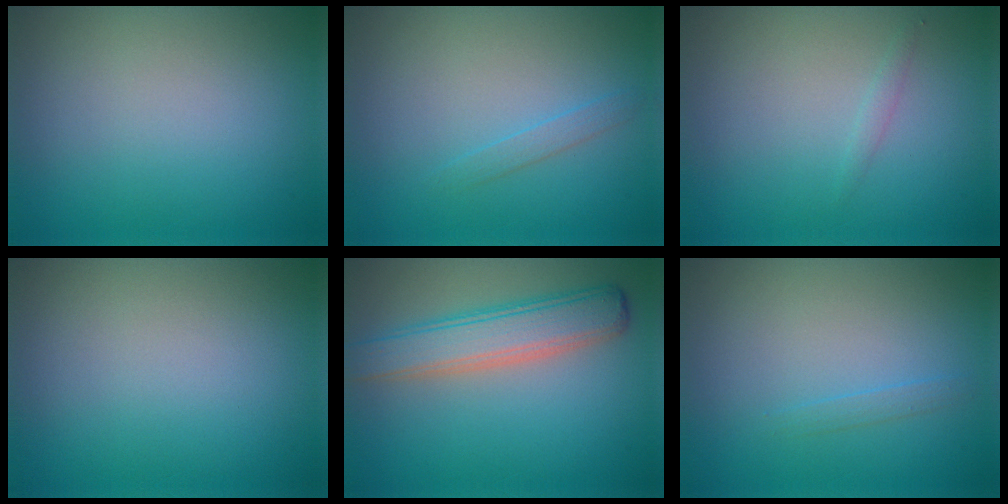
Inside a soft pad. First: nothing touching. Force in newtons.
{"total": 0.9, "press": 0.9, "slide": 0.1}
{"total": 0.6, "press": 0.6, "slide": 0.0}
{"total": 0.0}
{"total": 4.8, "press": 4.8, "slide": 0.4}
{"total": 0.7, "press": 0.7, "slide": 0.0}